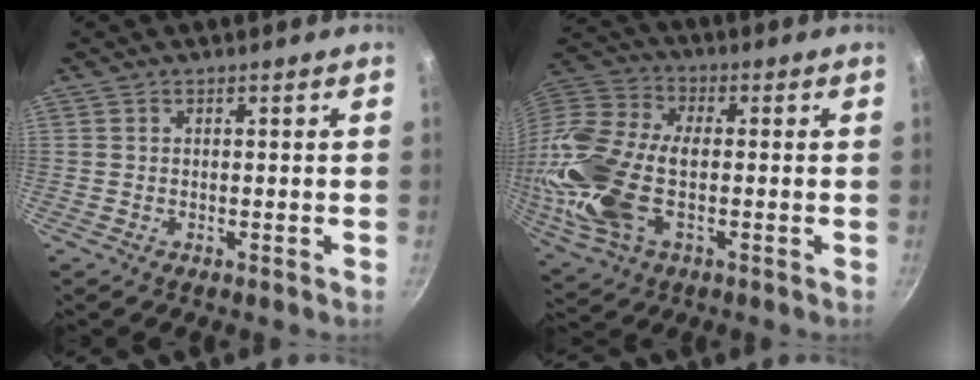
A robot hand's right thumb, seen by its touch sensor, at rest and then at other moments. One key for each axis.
{"total": 21.2, "fx": -2.3, "fy": 12.3, "fz": 17.0, "tx": -0.366, "ty": 0.021, "tz": -0.051}